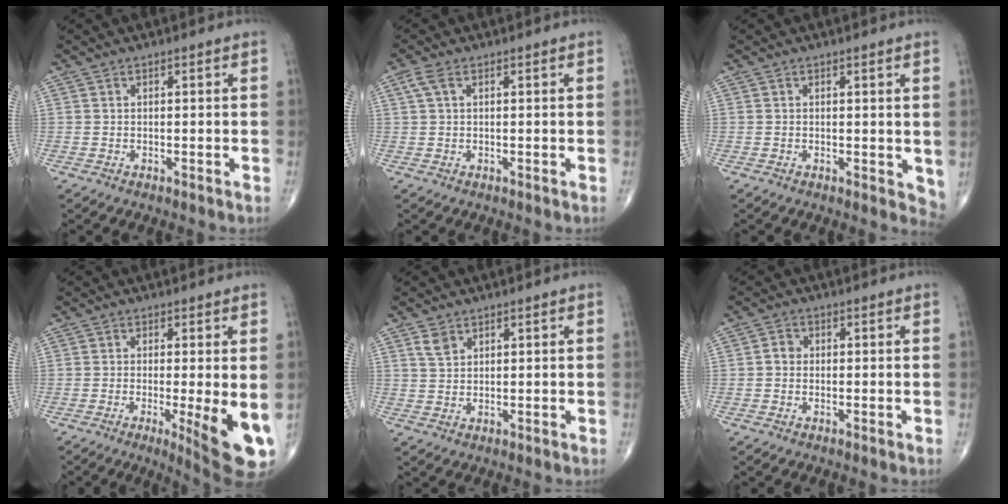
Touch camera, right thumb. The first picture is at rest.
{"total": 2.4, "force": [0.9, 1.1, 1.9], "torque": [-0.054, 0.017, 0.022]}
{"total": 2.7, "force": [0.7, 1.7, 2.1], "torque": [-0.014, -0.008, 0.009]}
{"total": 10.7, "force": [-2.3, 2.2, 10.2], "torque": [-0.140, -0.024, -0.029]}
{"total": 2.7, "force": [1.7, 1.7, 1.2], "torque": [-0.017, -0.004, 0.037]}
{"total": 1.9, "force": [-0.1, 1.7, 0.9], "torque": [-0.003, 0.006, -0.007]}